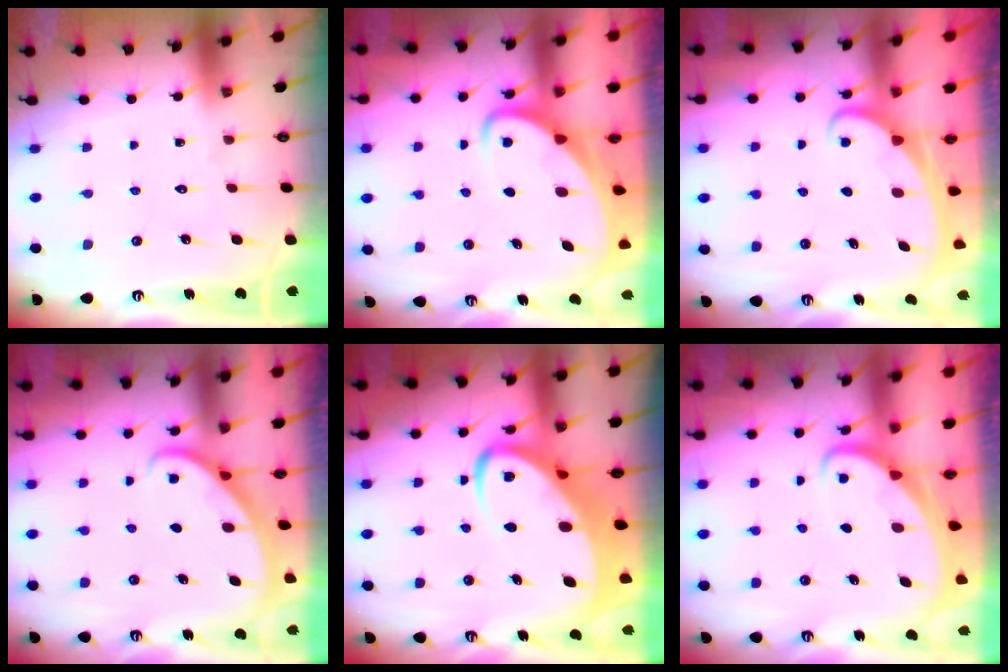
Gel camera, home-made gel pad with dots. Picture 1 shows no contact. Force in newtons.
{"total": 4.2, "press": 4.1, "slide": 0.5}
{"total": 1.9, "press": 1.9, "slide": 0.1}
{"total": 2.3, "press": 2.3, "slide": 0.2}
{"total": 9.0, "press": 9.0, "slide": 0.9}
{"total": 3.1, "press": 3.1, "slide": 0.3}